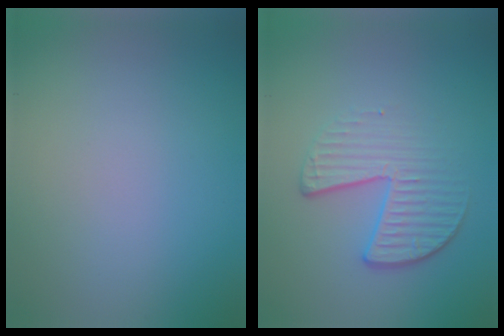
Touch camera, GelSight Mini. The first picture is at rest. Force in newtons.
{"total": 4.2, "press": 2.9, "slide": 3.0}